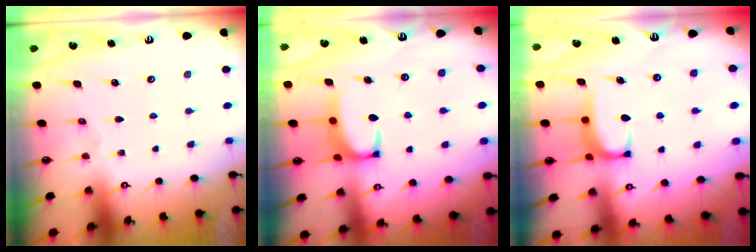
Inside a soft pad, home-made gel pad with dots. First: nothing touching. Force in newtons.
{"total": 3.0, "press": 2.9, "slide": 0.8}
{"total": 2.0, "press": 2.0, "slide": 0.5}